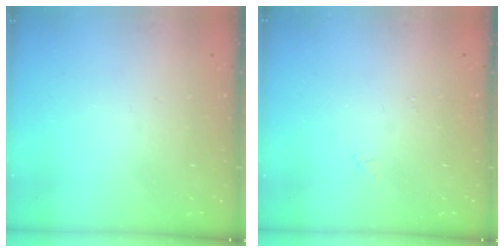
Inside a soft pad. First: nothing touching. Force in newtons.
{"total": 3.3, "press": 3.3, "slide": 0.5}